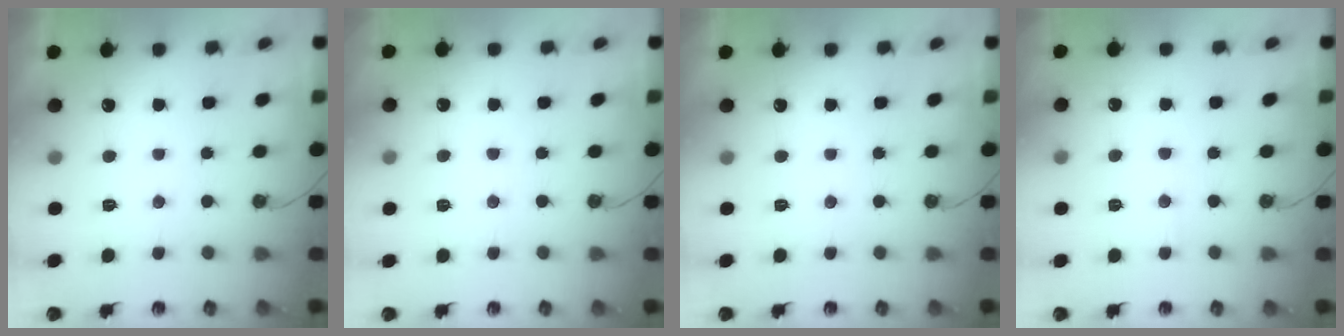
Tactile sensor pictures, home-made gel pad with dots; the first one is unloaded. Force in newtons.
{"total": 2.9, "press": 2.9, "slide": 0.5}
{"total": 0.0}
{"total": 3.6, "press": 3.6, "slide": 0.5}